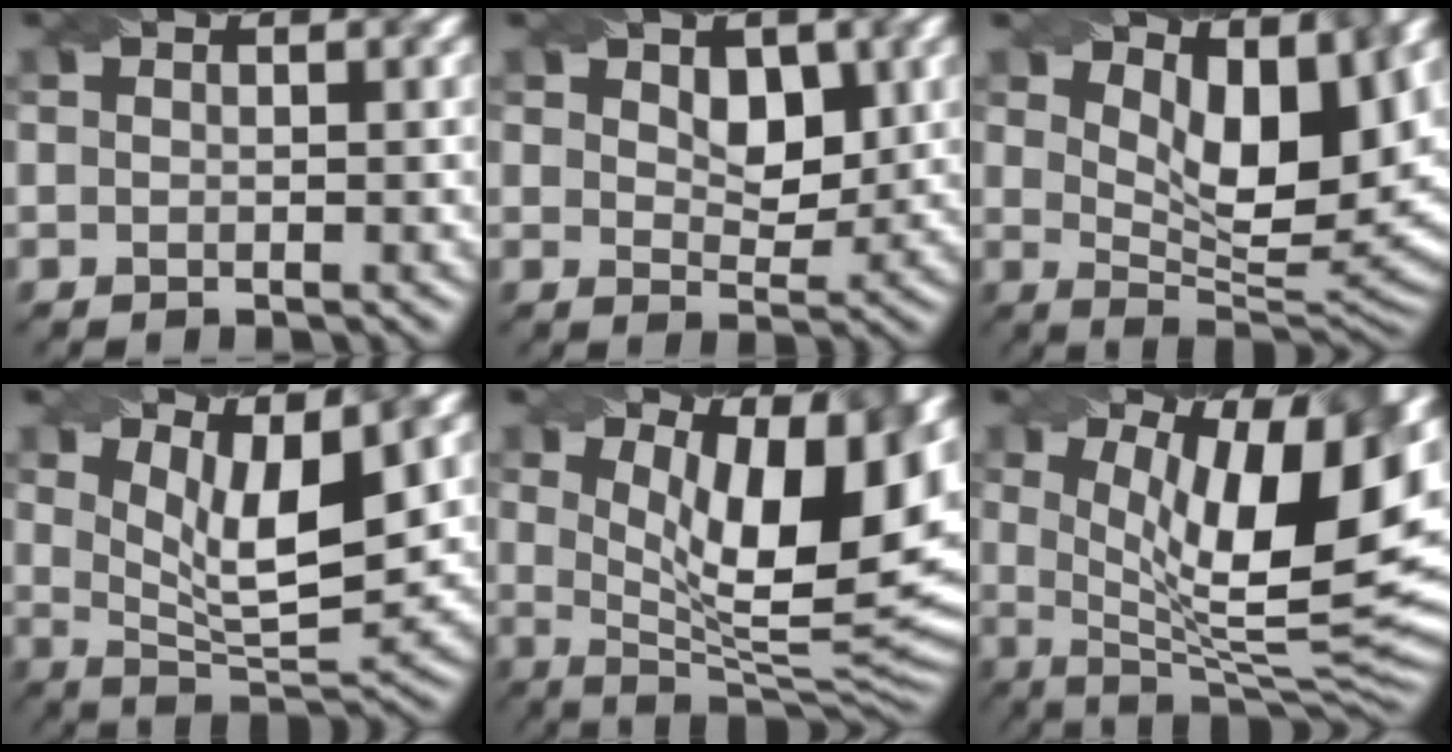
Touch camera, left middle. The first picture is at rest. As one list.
[{"total": 3.0, "force": [1.3, 1.8, 1.9], "torque": [-0.032, -0.009, 0.022]}, {"total": 8.3, "force": [4.0, 3.1, 6.5], "torque": [-0.108, -0.010, 0.070]}, {"total": 7.2, "force": [3.4, 2.0, 6.0], "torque": [-0.102, -0.005, 0.061]}, {"total": 12.9, "force": [4.7, 4.0, 11.3], "torque": [-0.155, -0.010, 0.080]}, {"total": 14.3, "force": [4.0, 4.5, 13.0], "torque": [-0.180, -0.005, 0.071]}]